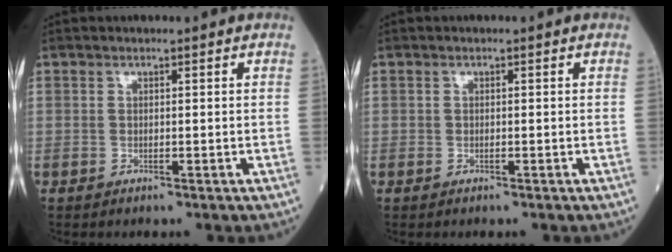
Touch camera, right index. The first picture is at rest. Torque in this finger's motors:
{"motor_torque": [-0.03, -0.04, -0.05, 0.00]}